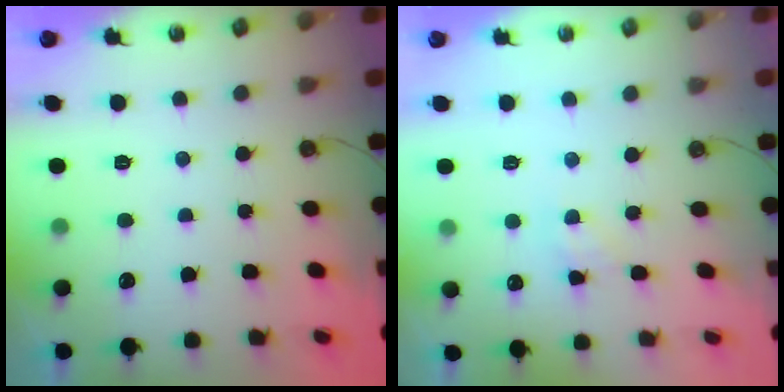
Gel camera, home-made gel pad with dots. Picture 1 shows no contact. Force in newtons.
{"total": 4.3, "press": 4.3, "slide": 0.6}